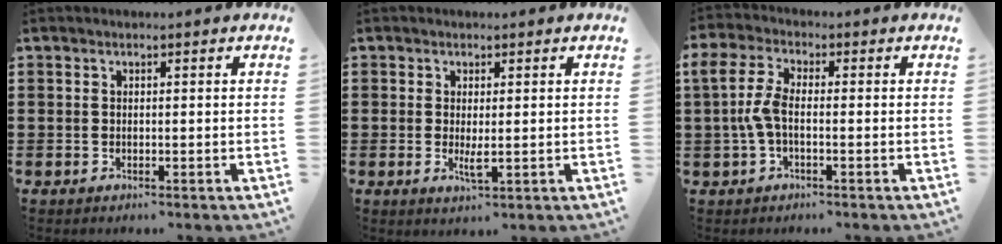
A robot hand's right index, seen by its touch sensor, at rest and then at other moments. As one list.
[{"total": 2.5, "force": [0.1, 0.6, 2.5], "torque": [-0.046, -0.003, 0.002]}, {"total": 5.4, "force": [-0.5, 2.5, 4.7], "torque": [-0.124, -0.003, -0.018]}]